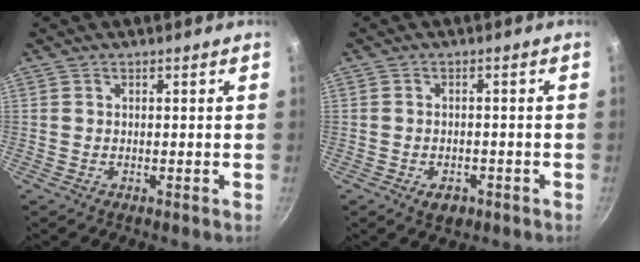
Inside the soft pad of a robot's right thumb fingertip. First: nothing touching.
{"total": 3.7, "force": [-1.9, 2.4, 2.2], "torque": [-0.029, 0.014, -0.020]}